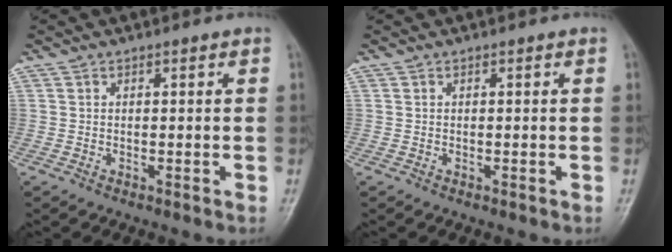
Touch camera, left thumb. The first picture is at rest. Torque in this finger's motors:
{"motor_torque": [0.06, 0.01, -0.05, -0.09, 0.00]}